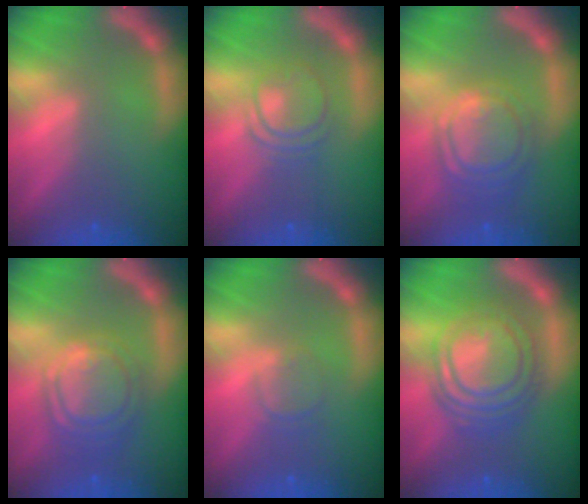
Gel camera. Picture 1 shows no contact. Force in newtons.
{"total": 4.0}
{"total": 7.0}
{"total": 7.0}
{"total": 1.9}
{"total": 10.0}